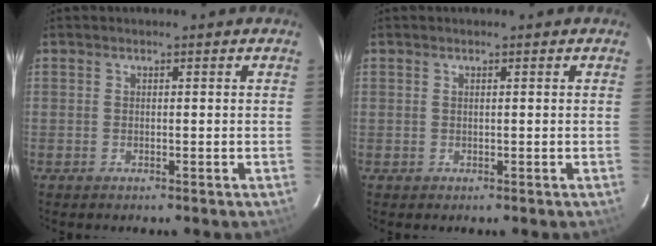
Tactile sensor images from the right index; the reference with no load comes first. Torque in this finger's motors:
{"motor_torque": [-1.26, -0.05, -0.86, -0.21]}